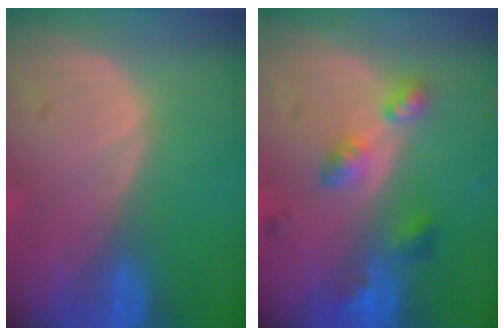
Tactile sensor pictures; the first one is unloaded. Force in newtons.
{"total": 5.3, "press": 4.8, "slide": 2.2}